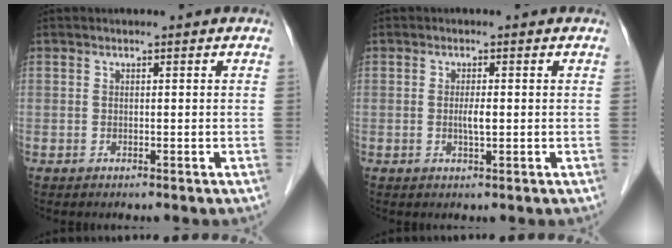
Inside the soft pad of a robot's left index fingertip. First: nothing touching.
{"total": 1.9, "force": [-0.1, 0.3, 1.8], "torque": [-0.037, -0.001, -0.002]}